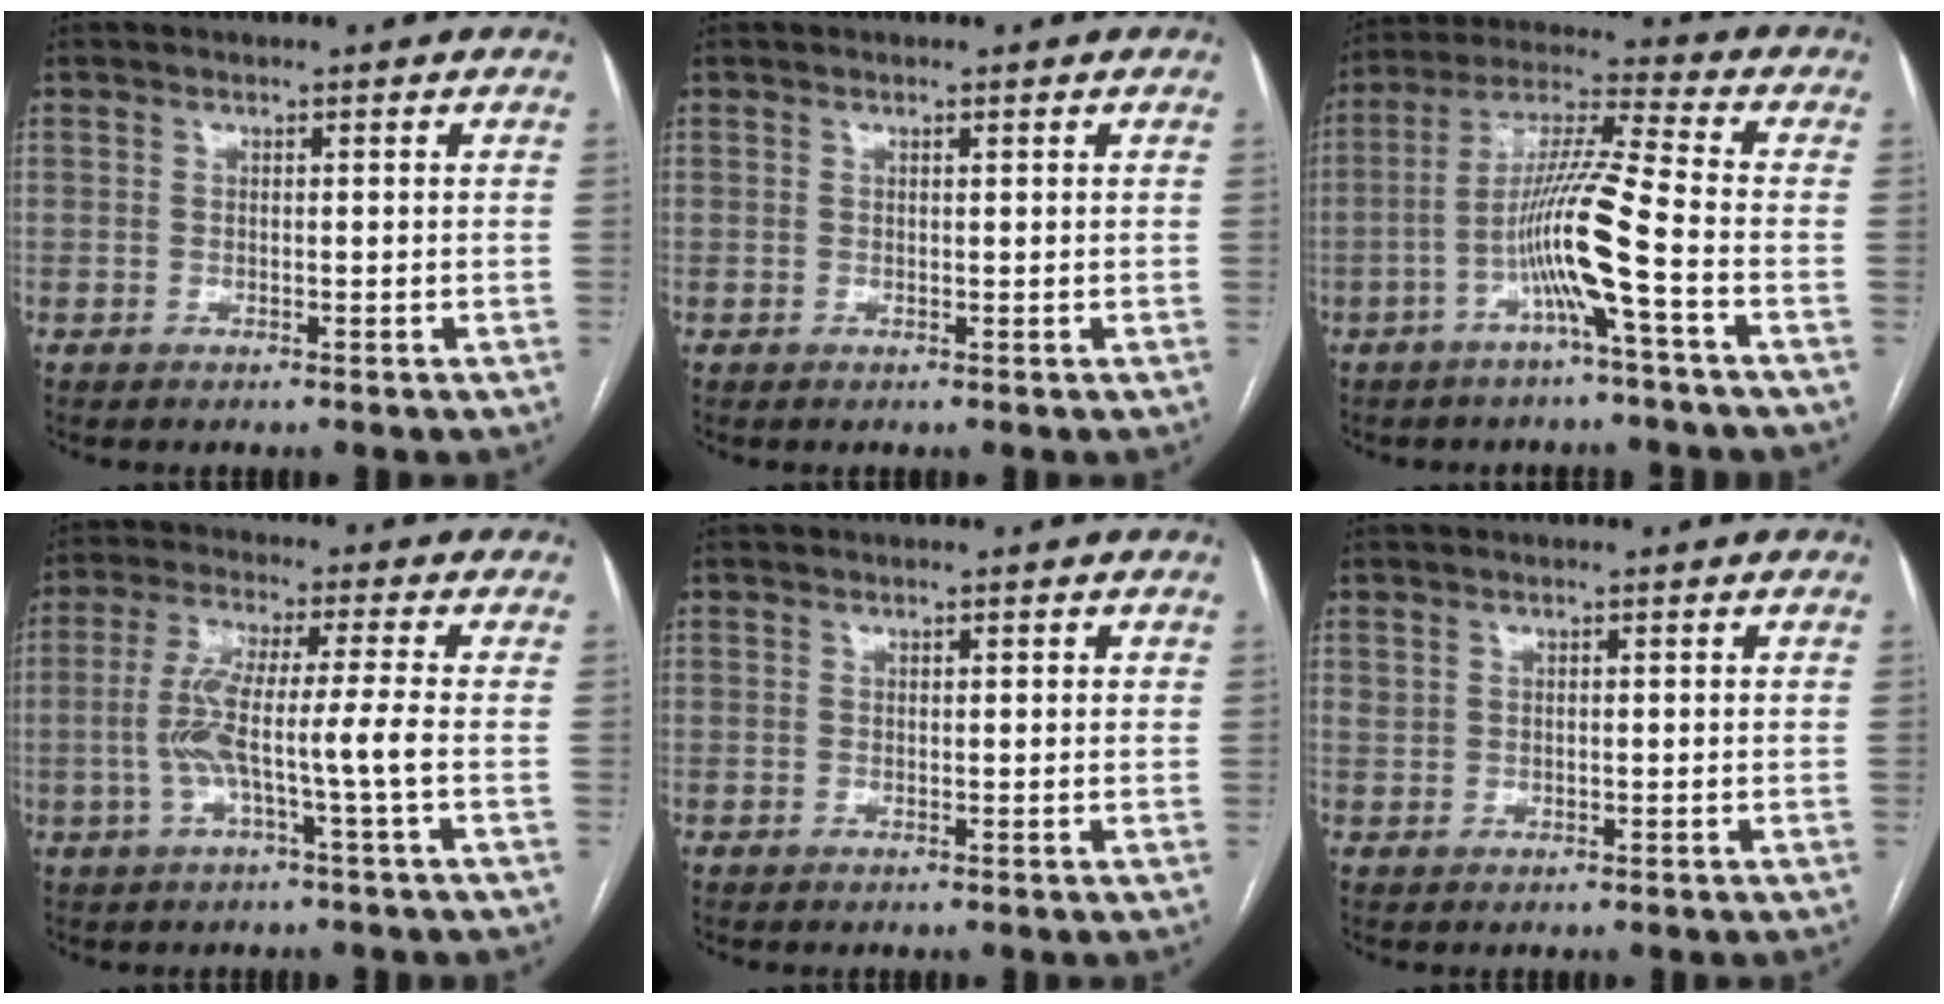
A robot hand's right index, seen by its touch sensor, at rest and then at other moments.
{"total": 0.0}
{"total": 10.8, "force": [-3.8, -1.2, 10.0], "torque": [-0.193, 0.012, -0.075]}
{"total": 8.1, "force": [-1.6, -0.5, 7.9], "torque": [-0.162, 0.010, -0.031]}
{"total": 0.7, "force": [0.3, 0.2, 0.6], "torque": [-0.009, 0.002, 0.004]}
{"total": 1.0, "force": [0.7, 0.6, 0.3], "torque": [-0.003, 0.004, 0.015]}